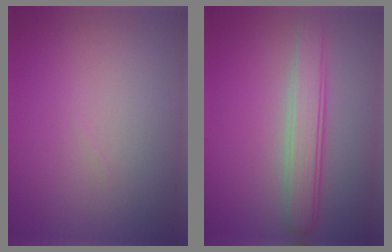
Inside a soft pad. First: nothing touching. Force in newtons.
{"total": 3.7, "press": 3.7, "slide": 0.1}